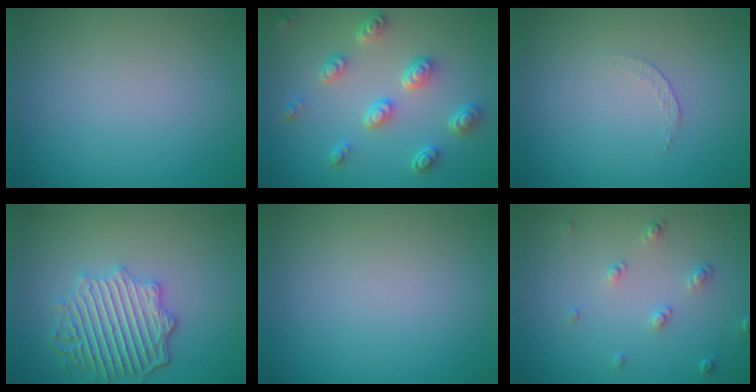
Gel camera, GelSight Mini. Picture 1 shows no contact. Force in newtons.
{"total": 4.8, "press": 3.8, "slide": 2.9}
{"total": 0.7, "press": 0.4, "slide": 0.6}
{"total": 5.3, "press": 4.5, "slide": 2.7}
{"total": 0.0}
{"total": 1.5, "press": 1.0, "slide": 1.1}